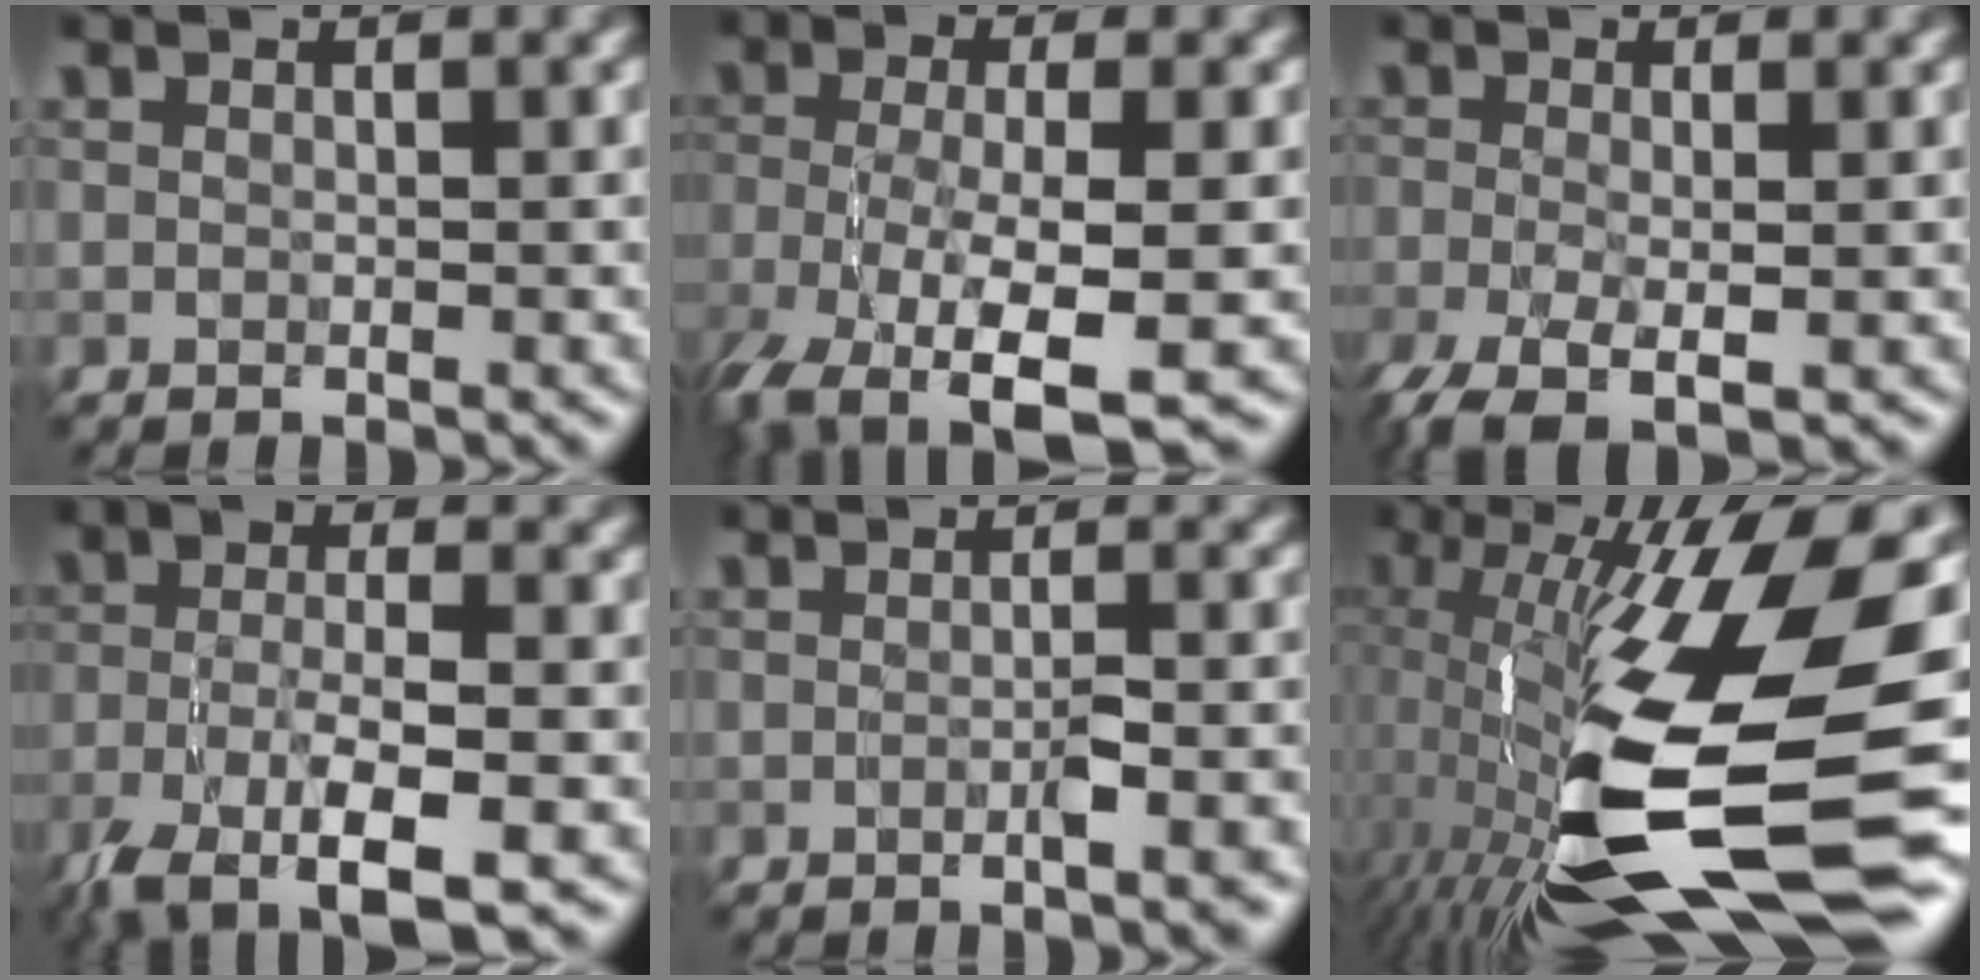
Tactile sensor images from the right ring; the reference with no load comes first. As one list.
[{"total": 8.2, "force": [-4.1, 2.6, 6.7], "torque": [-0.131, -0.015, -0.070]}, {"total": 4.8, "force": [-2.5, 1.5, 3.9], "torque": [-0.078, -0.008, -0.045]}, {"total": 8.3, "force": [-4.9, 2.5, 6.2], "torque": [-0.120, -0.006, -0.090]}, {"total": 1.9, "force": [-1.0, 0.3, 1.6], "torque": [-0.017, 0.004, -0.013]}, {"total": 17.7, "force": [-1.9, 6.1, 16.5], "torque": [-0.316, -0.011, -0.020]}]